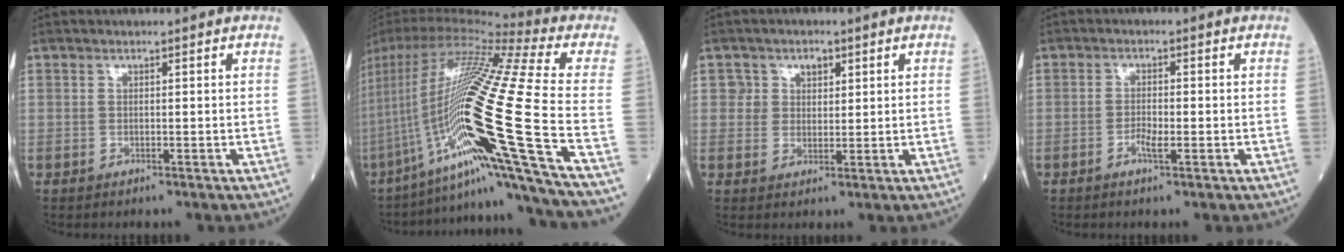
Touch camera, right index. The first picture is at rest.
{"total": 30.6, "force": [-10.0, -1.1, 28.9], "torque": [-0.536, -0.026, -0.190]}
{"total": 3.2, "force": [1.5, 2.8, 0.8], "torque": [-0.002, 0.002, 0.019]}
{"total": 2.4, "force": [-0.9, 0.5, 2.2], "torque": [-0.040, 0.001, -0.017]}